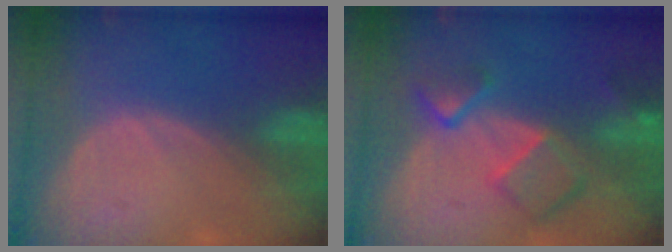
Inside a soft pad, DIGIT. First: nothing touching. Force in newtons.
{"total": 7.8, "press": 6.8, "slide": 3.9}